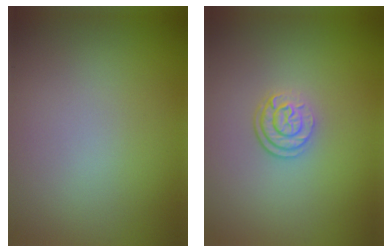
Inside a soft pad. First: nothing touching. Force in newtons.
{"total": 2.5, "press": 1.9, "slide": 1.7}